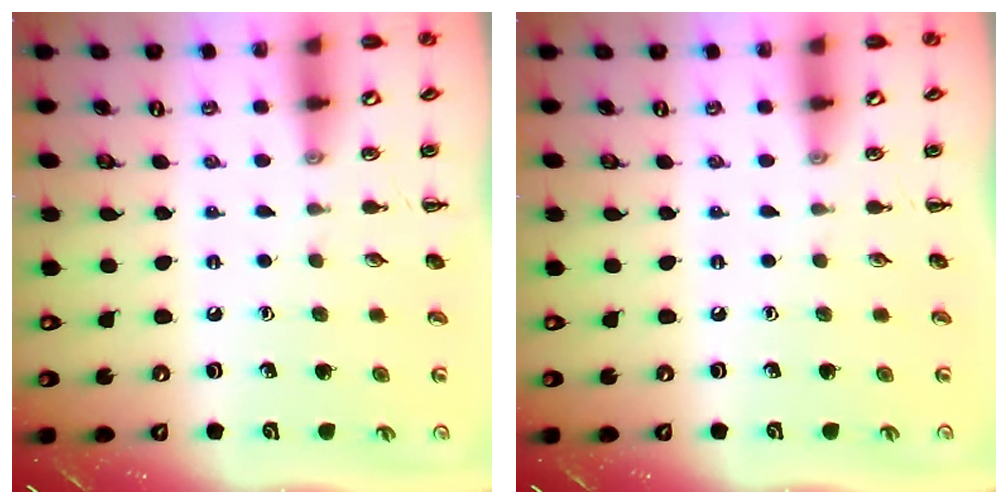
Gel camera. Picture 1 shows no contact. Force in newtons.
{"total": 0.0}